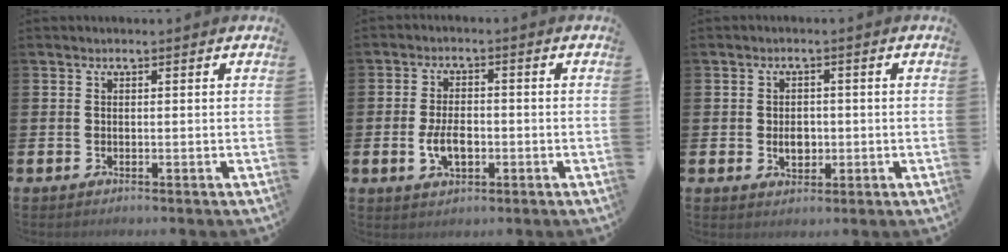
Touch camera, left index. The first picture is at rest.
{"total": 4.3, "force": [-0.8, 2.5, 3.5], "torque": [-0.046, 0.000, -0.017]}
{"total": 2.9, "force": [-0.2, 2.2, 1.9], "torque": [-0.016, -0.003, -0.011]}